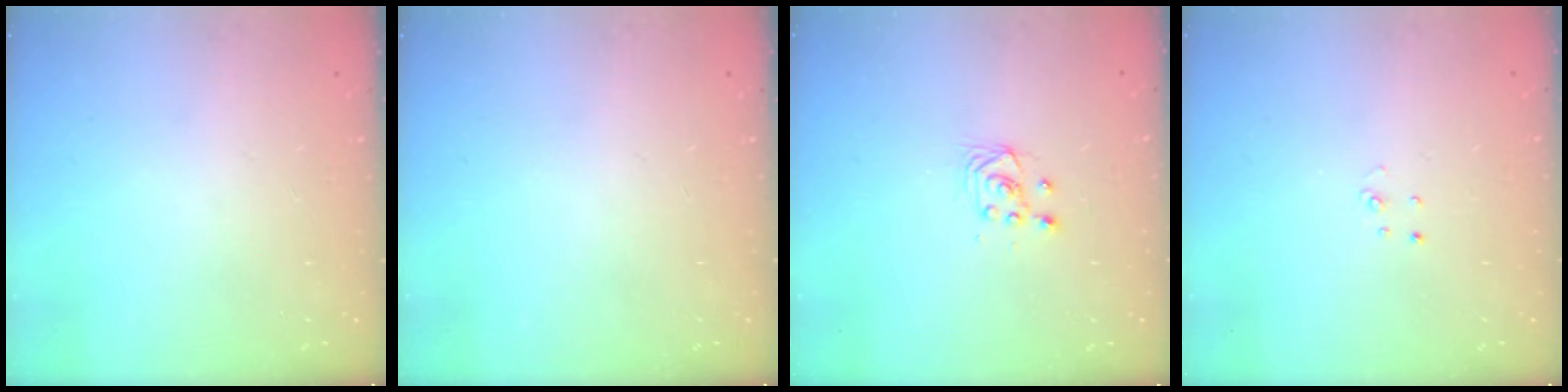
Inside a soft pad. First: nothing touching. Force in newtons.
{"total": 0.0}
{"total": 2.9, "press": 2.6, "slide": 1.3}
{"total": 2.7, "press": 2.7, "slide": 0.3}